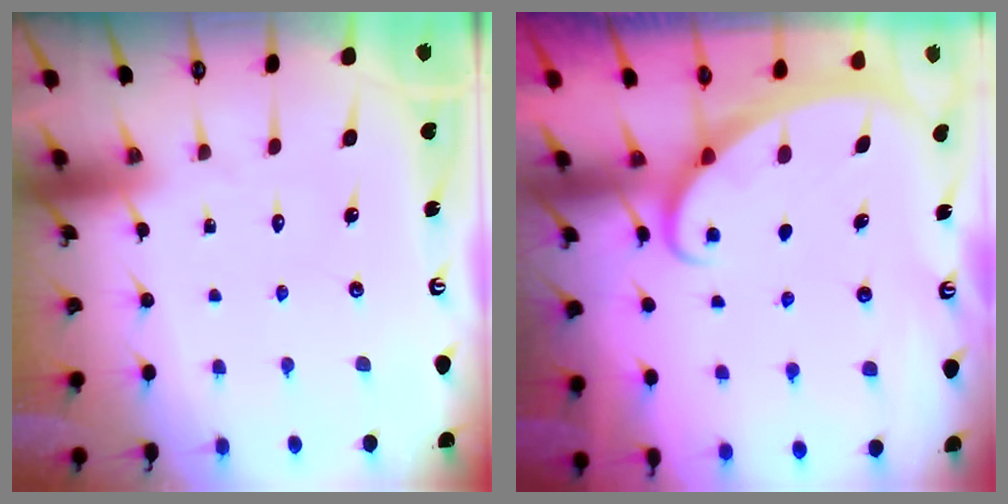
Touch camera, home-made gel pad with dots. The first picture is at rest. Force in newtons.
{"total": 2.3, "press": 2.2, "slide": 0.3}